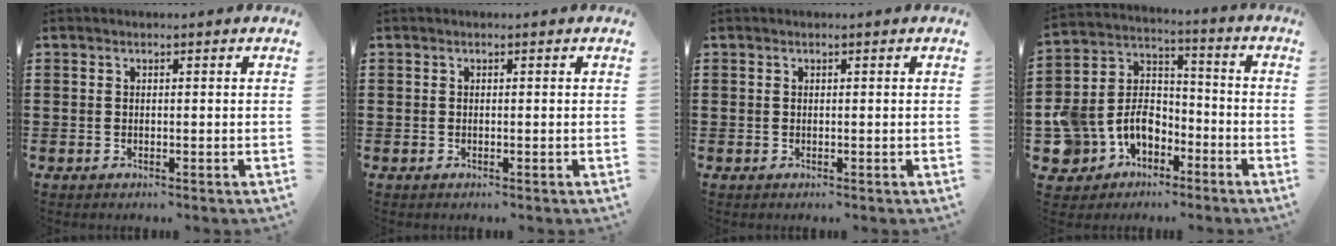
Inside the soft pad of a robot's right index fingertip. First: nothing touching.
{"total": 0.0}
{"total": 0.0}
{"total": 9.0, "force": [-4.8, 7.1, 2.8], "torque": [-0.103, 0.016, -0.095]}